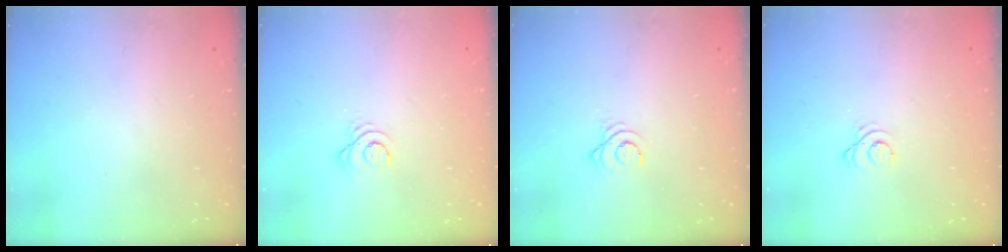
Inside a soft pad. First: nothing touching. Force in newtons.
{"total": 3.5, "press": 3.5, "slide": 0.5}
{"total": 2.9, "press": 2.9, "slide": 0.4}
{"total": 2.5, "press": 2.5, "slide": 0.3}